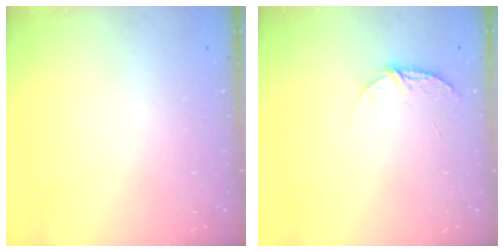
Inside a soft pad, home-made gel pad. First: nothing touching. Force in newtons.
{"total": 5.6, "press": 5.6, "slide": 0.6}